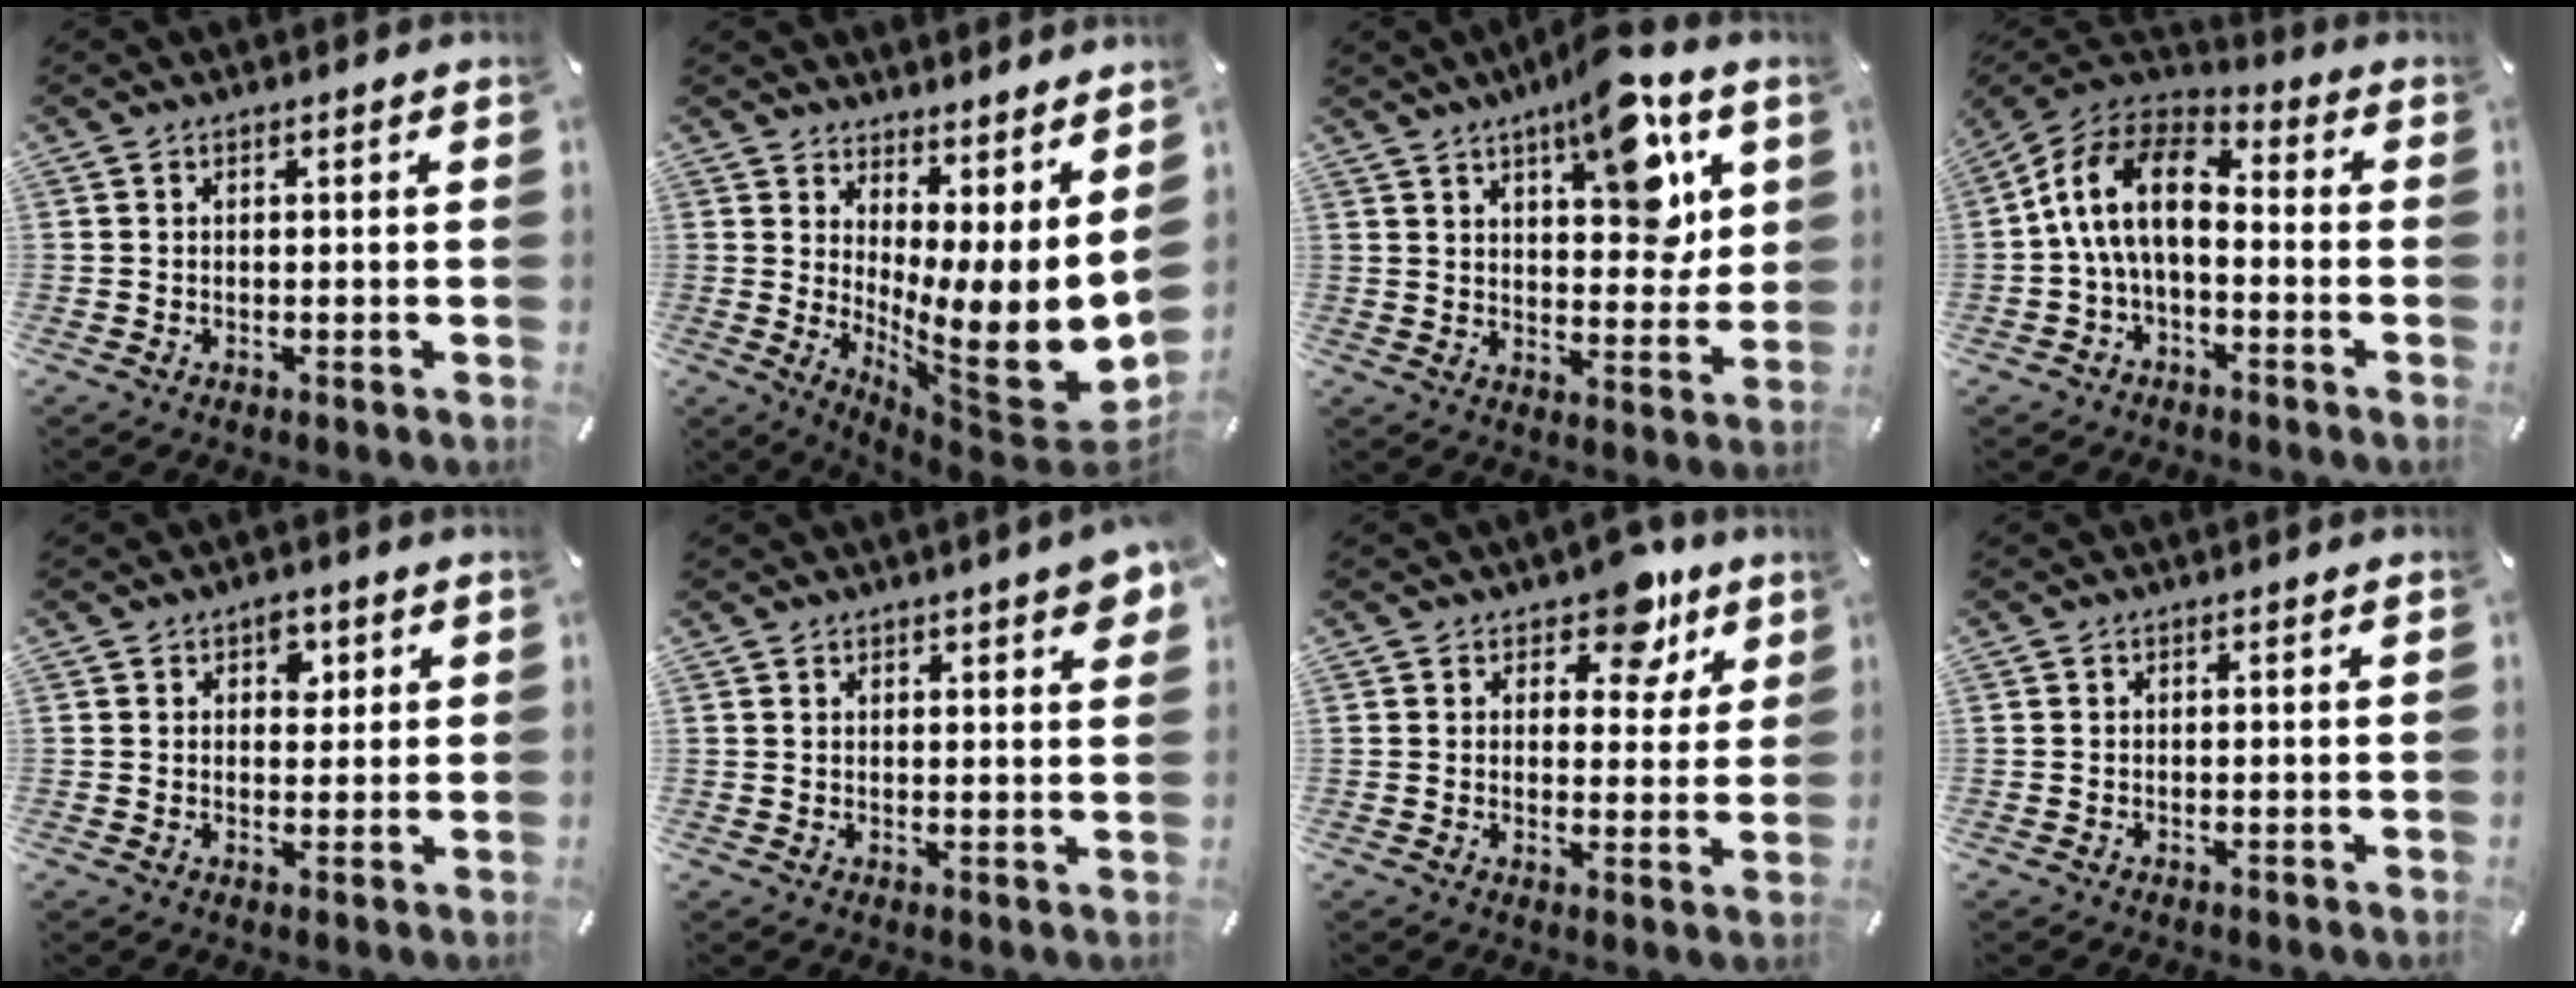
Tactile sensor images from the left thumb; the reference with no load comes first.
{"total": 14.9, "force": [-1.0, 3.9, 14.4], "torque": [-0.194, -0.056, -0.007]}
{"total": 14.7, "force": [7.8, 6.5, 10.6], "torque": [-0.134, -0.041, 0.128]}
{"total": 13.5, "force": [-1.2, 8.5, 10.4], "torque": [-0.219, 0.021, -0.025]}
{"total": 3.4, "force": [1.6, 2.6, 1.5], "torque": [0.005, -0.009, 0.018]}
{"total": 2.8, "force": [2.3, 0.9, 1.4], "torque": [-0.016, -0.006, 0.039]}
{"total": 9.7, "force": [6.7, 5.2, 4.7], "torque": [-0.036, -0.043, 0.108]}
{"total": 0.0}